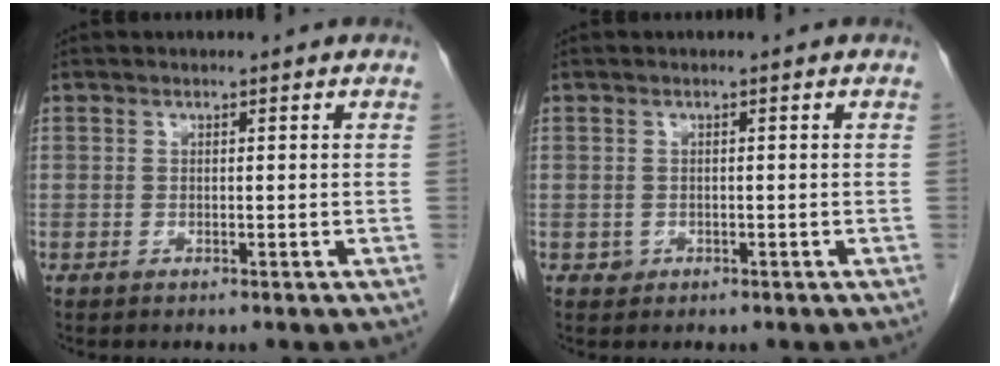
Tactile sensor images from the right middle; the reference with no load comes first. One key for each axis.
{"total": 0.8, "fx": -0.2, "fy": 0.7, "fz": 0.1, "tx": -0.001, "ty": 0.003, "tz": -0.003}